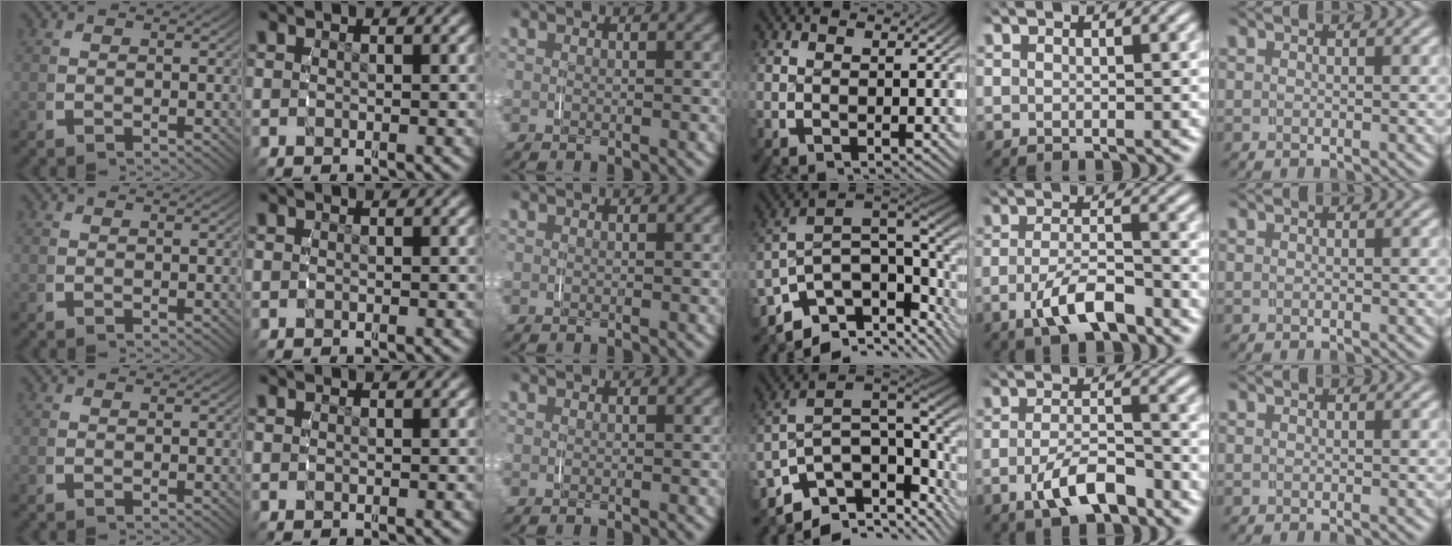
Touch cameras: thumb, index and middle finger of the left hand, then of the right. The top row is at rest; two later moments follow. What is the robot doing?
{"motion": "grasp_and_lifting", "object": "shoes"}